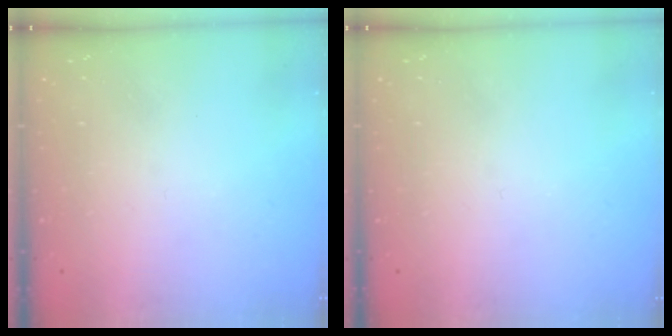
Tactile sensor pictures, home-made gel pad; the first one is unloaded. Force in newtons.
{"total": 0.0}